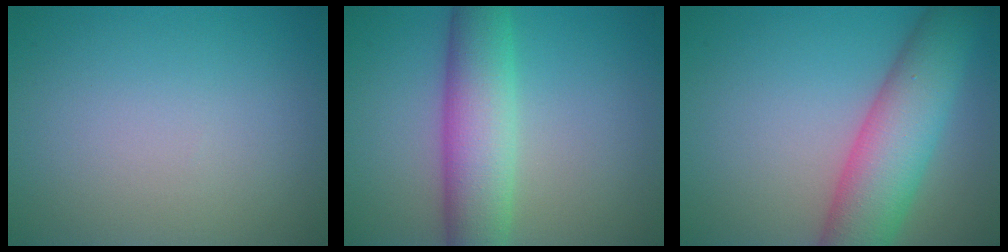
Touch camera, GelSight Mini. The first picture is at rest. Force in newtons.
{"total": 7.0, "press": 7.0, "slide": 0.2}
{"total": 8.1, "press": 8.1, "slide": 0.5}